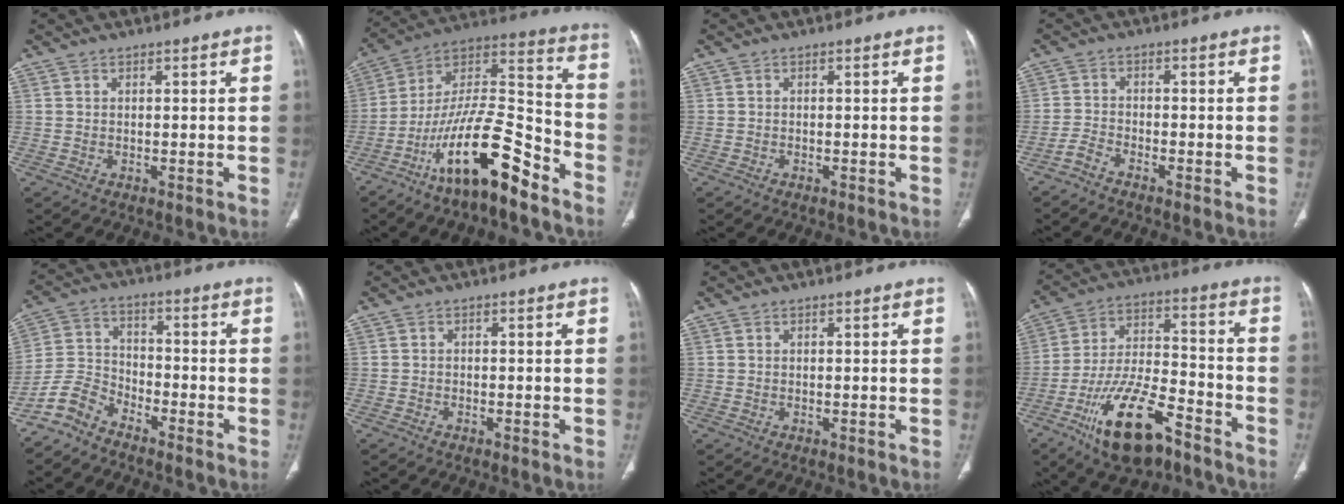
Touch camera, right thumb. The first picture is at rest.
{"total": 19.7, "force": [-12.4, 5.7, 14.2], "torque": [-0.247, 0.091, -0.217]}
{"total": 0.0}
{"total": 2.4, "force": [-2.2, 0.4, 0.9], "torque": [-0.028, 0.013, -0.047]}
{"total": 6.7, "force": [-6.0, 2.7, 1.5], "torque": [-0.031, 0.049, -0.130]}
{"total": 0.5, "force": [-0.5, 0.2, 0.2], "torque": [-0.005, 0.001, -0.010]}
{"total": 0.0}
{"total": 17.5, "force": [-10.6, 6.9, 12.1], "torque": [-0.212, 0.068, -0.183]}